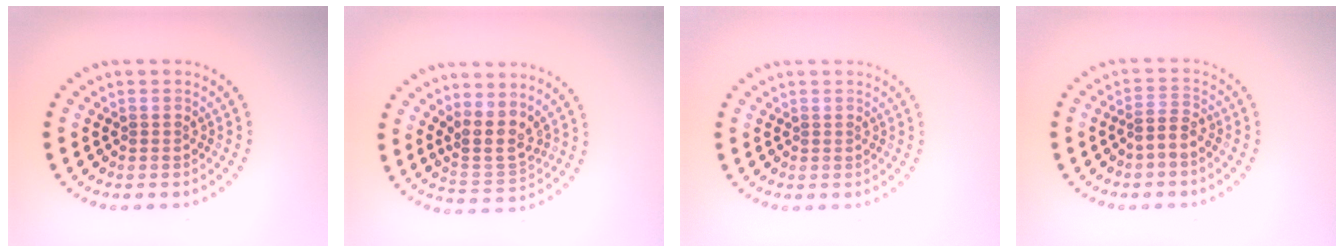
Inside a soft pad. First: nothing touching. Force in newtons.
{"total": 3.2, "press": 2.4, "slide": 2.0}
{"total": 0.0}
{"total": 1.8, "press": 1.5, "slide": 0.9}